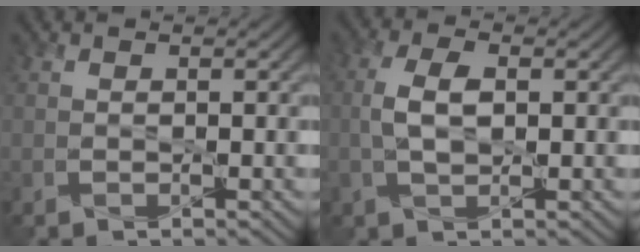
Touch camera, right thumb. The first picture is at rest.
{"total": 4.3, "force": [0.0, 2.2, 3.7], "torque": [-0.092, 0.003, 0.000]}